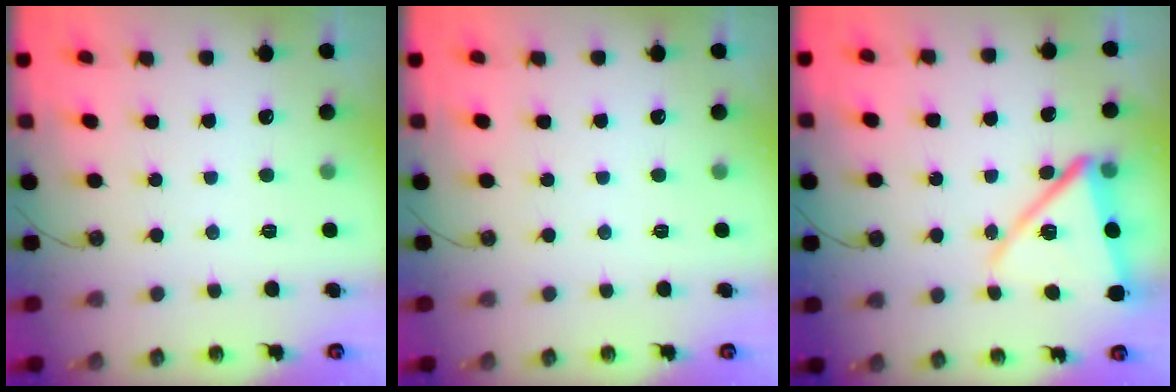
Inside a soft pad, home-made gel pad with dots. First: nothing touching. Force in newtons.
{"total": 0.0}
{"total": 15.0, "press": 14.9, "slide": 1.7}